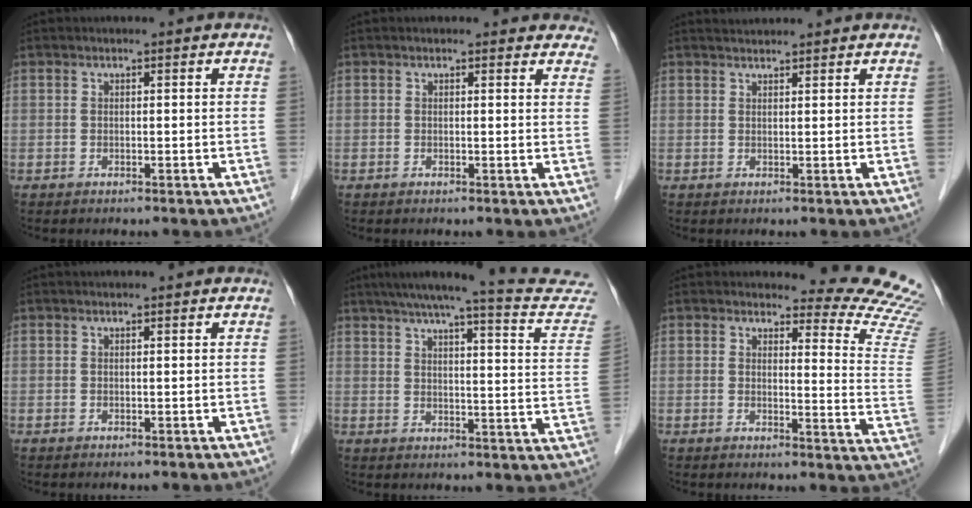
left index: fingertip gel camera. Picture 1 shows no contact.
{"total": 6.3, "force": [5.7, 2.2, 1.3], "torque": [0.013, -0.005, 0.035]}
{"total": 2.6, "force": [2.6, 0.1, 0.4], "torque": [-0.007, 0.024, 0.042]}
{"total": 1.7, "force": [1.6, 0.1, 0.5], "torque": [-0.009, 0.017, 0.020]}
{"total": 21.6, "force": [19.5, 0.9, 9.1], "torque": [-0.117, -0.042, 0.226]}
{"total": 12.8, "force": [12.8, -0.1, 1.0], "torque": [0.009, -0.134, 0.109]}